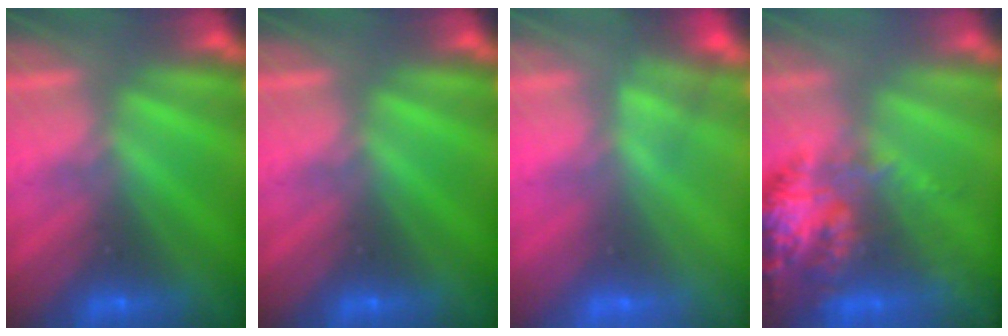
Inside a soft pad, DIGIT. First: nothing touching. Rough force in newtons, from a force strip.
{"total": 0.0}
{"total": 3.5}
{"total": 7.0}